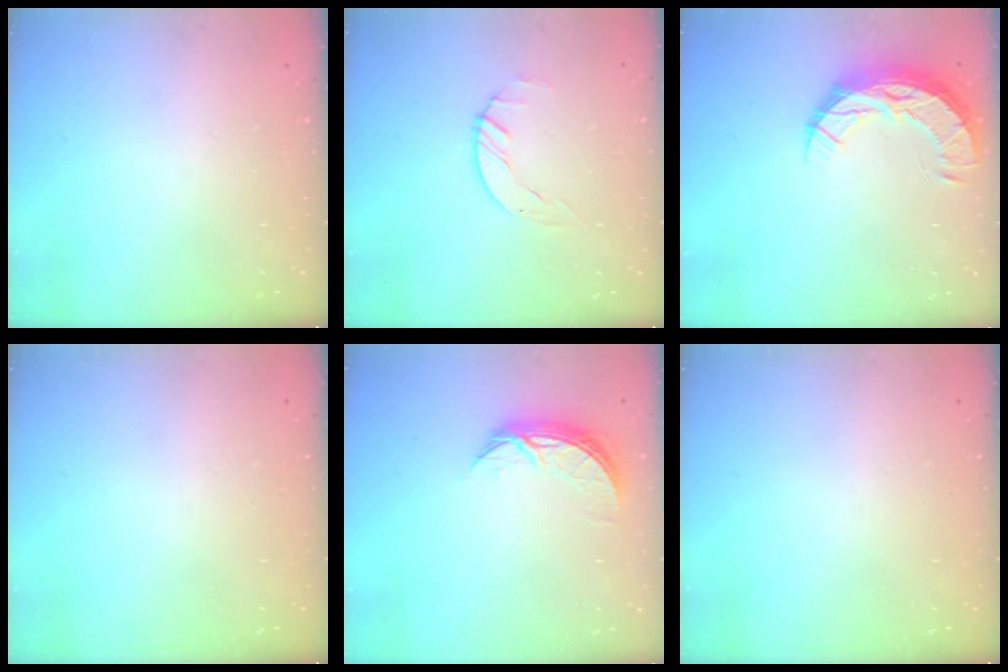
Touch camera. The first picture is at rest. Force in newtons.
{"total": 1.5, "press": 1.5, "slide": 0.2}
{"total": 11.8, "press": 11.8, "slide": 1.0}
{"total": 0.0}
{"total": 7.6, "press": 7.6, "slide": 0.5}
{"total": 0.0}